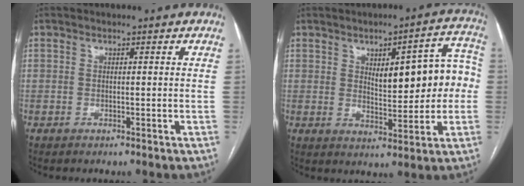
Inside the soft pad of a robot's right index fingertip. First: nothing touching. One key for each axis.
{"total": 11.6, "fx": 1.3, "fy": 4.1, "fz": 10.8, "tx": -0.133, "ty": 0.033, "tz": 0.025}